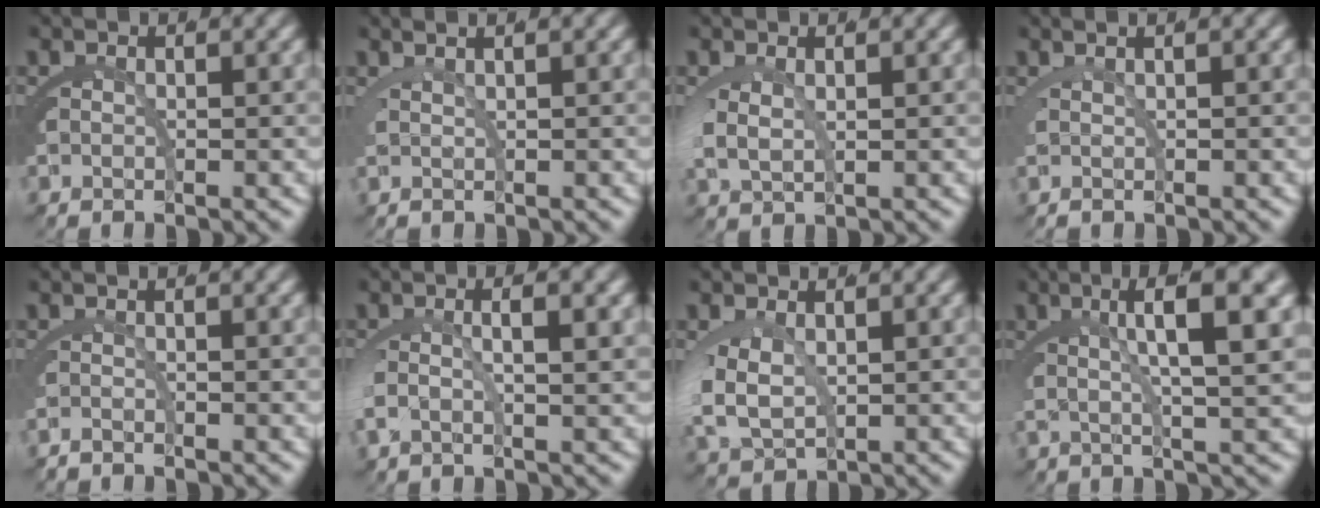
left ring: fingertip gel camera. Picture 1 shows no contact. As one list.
[{"total": 2.1, "force": [1.5, 0.4, 1.4], "torque": [-0.008, 0.021, 0.020]}, {"total": 2.4, "force": [1.0, 1.3, 1.7], "torque": [-0.058, -0.004, 0.027]}, {"total": 0.9, "force": [0.6, 0.1, 0.8], "torque": [-0.006, 0.016, 0.003]}, {"total": 0.7, "force": [-0.7, -0.1, 0.1], "torque": [0.002, 0.007, -0.016]}, {"total": 2.9, "force": [0.4, 0.9, 2.7], "torque": [-0.059, 0.006, 0.007]}, {"total": 4.6, "force": [0.7, 3.4, 3.0], "torque": [-0.094, -0.011, 0.028]}, {"total": 5.8, "force": [2.8, 0.6, 5.1], "torque": [-0.085, 0.019, 0.043]}]